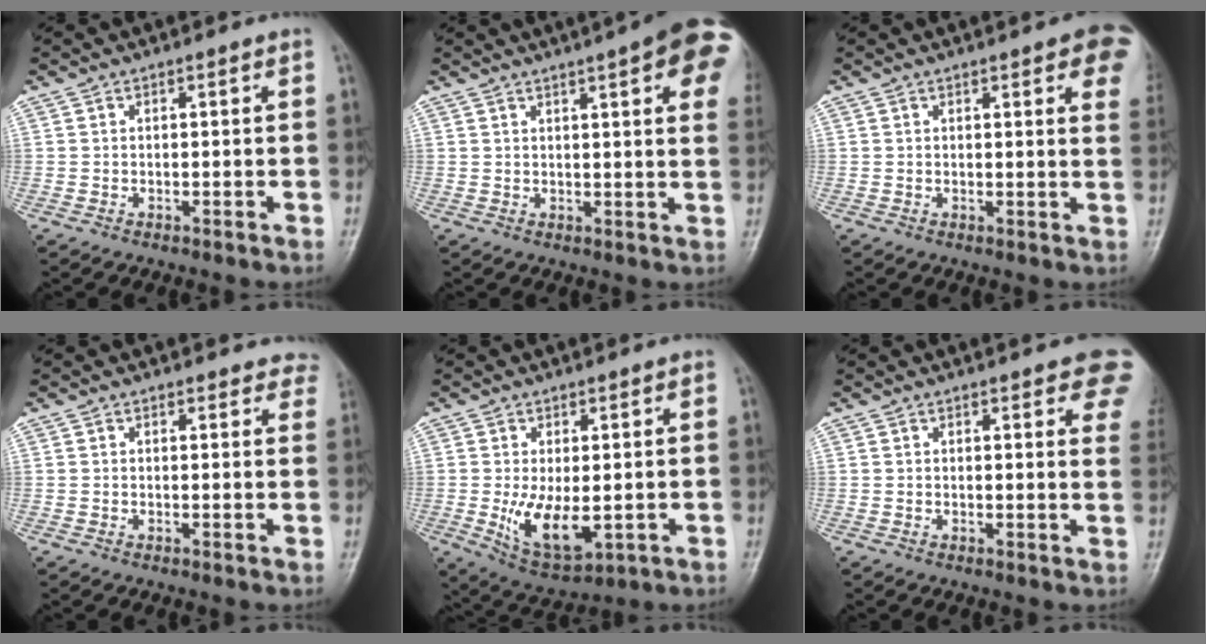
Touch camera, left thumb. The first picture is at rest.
{"total": 16.5, "force": [7.8, 3.8, 14.0], "torque": [-0.170, -0.007, 0.085]}
{"total": 9.2, "force": [4.6, 2.5, 7.5], "torque": [-0.063, -0.009, 0.044]}
{"total": 4.6, "force": [4.2, 1.9, 0.4], "torque": [0.037, -0.017, 0.023]}
{"total": 9.2, "force": [-0.9, 4.5, 8.0], "torque": [-0.128, -0.022, 0.001]}
{"total": 9.5, "force": [5.7, 3.0, 7.1], "torque": [-0.053, -0.016, 0.056]}